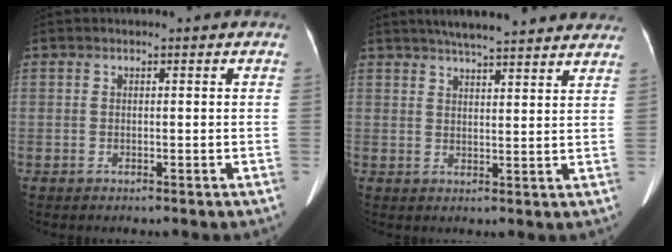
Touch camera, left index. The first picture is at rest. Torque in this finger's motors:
{"motor_torque": [0.46, -0.55, 0.03, 0.08]}